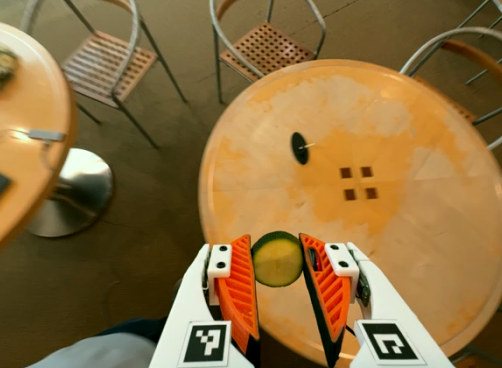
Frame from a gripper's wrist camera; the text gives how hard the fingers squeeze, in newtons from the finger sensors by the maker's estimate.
{"total": 8.2, "left": 8.5, "right": 7.9}